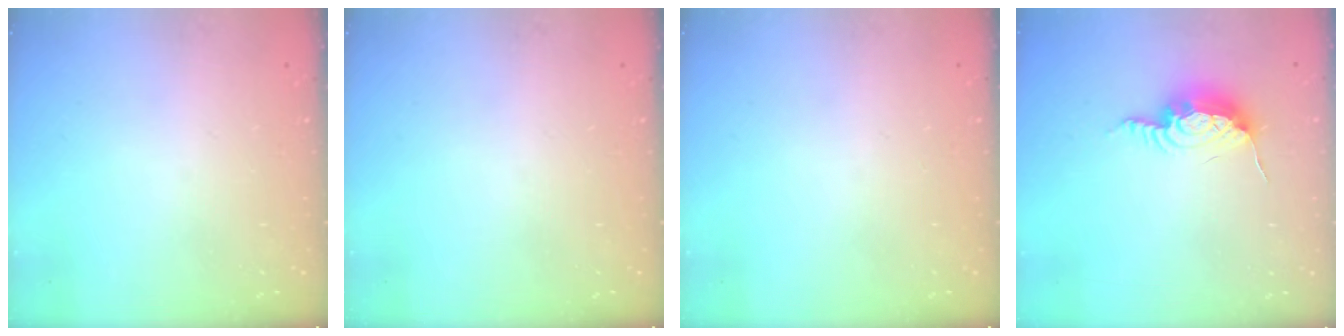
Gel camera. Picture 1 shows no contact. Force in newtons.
{"total": 0.0}
{"total": 0.0}
{"total": 11.0, "press": 11.0, "slide": 1.0}